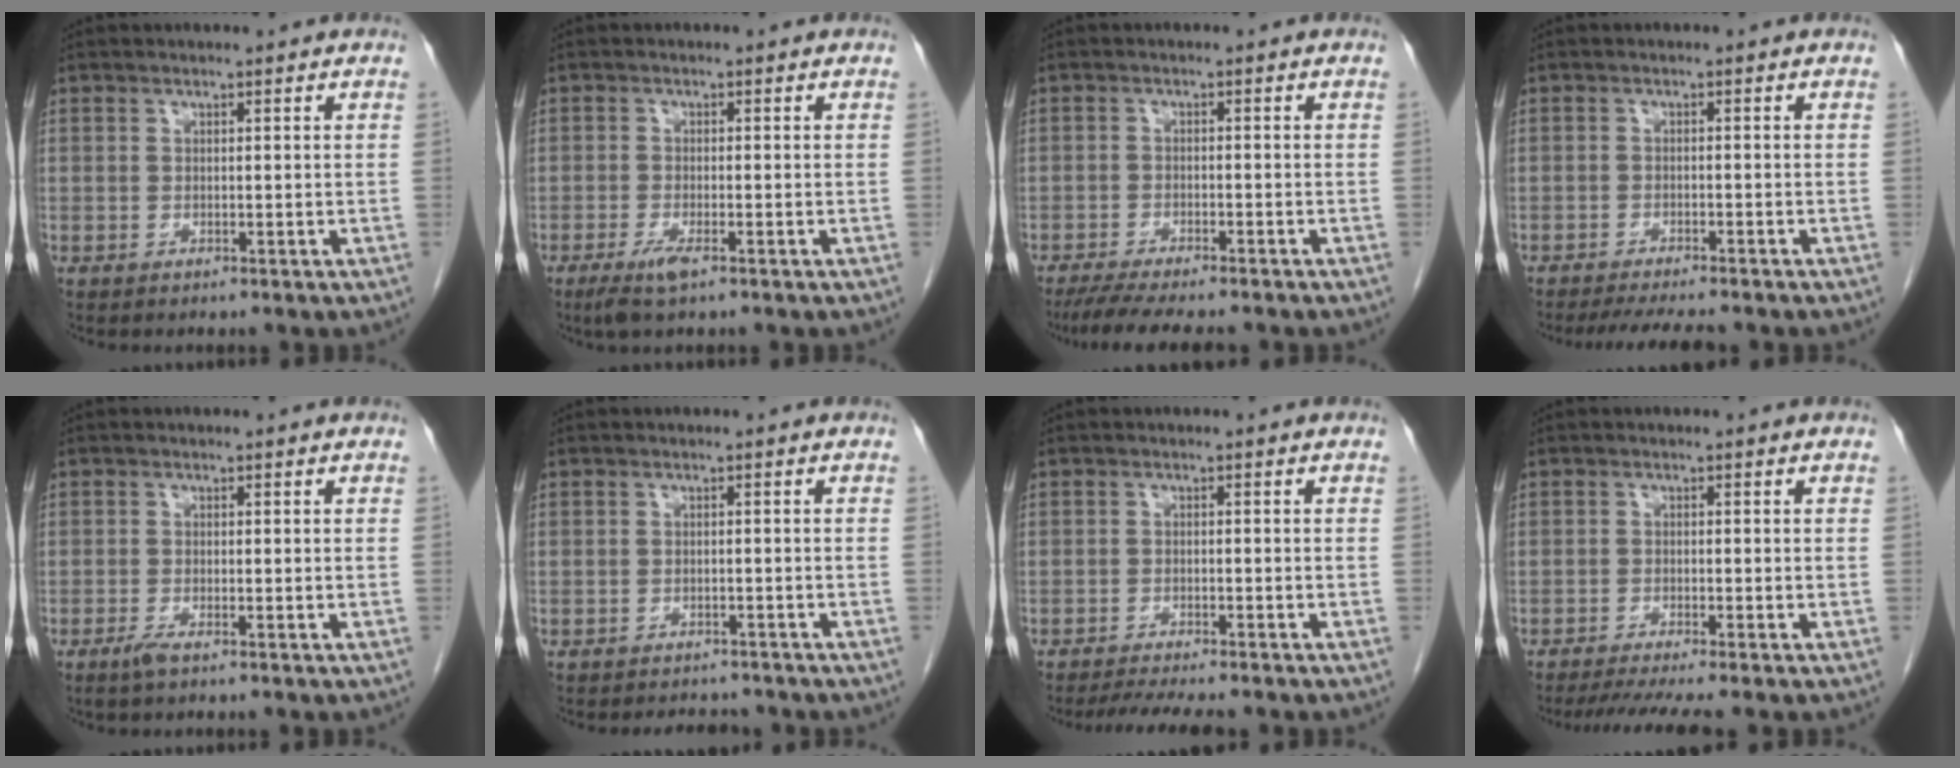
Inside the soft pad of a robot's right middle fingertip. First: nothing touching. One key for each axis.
{"total": 3.1, "fx": -2.0, "fy": 0.5, "fz": 2.4, "tx": -0.054, "ty": -0.007, "tz": -0.036}
{"total": 9.5, "fx": -8.2, "fy": 1.3, "fz": 4.7, "tx": -0.069, "ty": -0.018, "tz": -0.125}
{"total": 6.8, "fx": -5.9, "fy": 0.7, "fz": 3.2, "tx": -0.046, "ty": -0.016, "tz": -0.090}
{"total": 1.6, "fx": -1.2, "fy": 0.1, "fz": 1.0, "tx": -0.027, "ty": -0.003, "tz": -0.023}
{"total": 4.1, "fx": -3.8, "fy": 1.3, "fz": 0.6, "tx": -0.010, "ty": -0.005, "tz": -0.051}
{"total": 6.5, "fx": -5.7, "fy": 0.5, "fz": 3.1, "tx": -0.046, "ty": -0.014, "tz": -0.088}
{"total": 6.1, "fx": -5.1, "fy": -0.7, "fz": 3.2, "tx": -0.047, "ty": -0.016, "tz": -0.082}